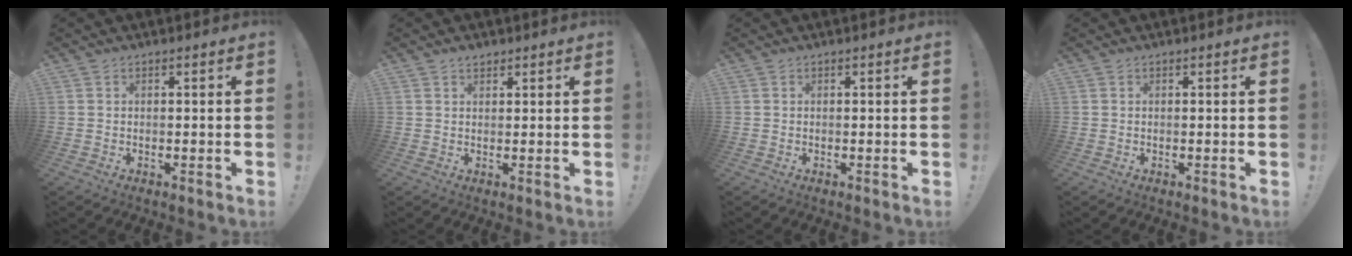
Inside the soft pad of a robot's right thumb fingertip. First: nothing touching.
{"total": 1.8, "force": [1.4, 0.9, 0.6], "torque": [-0.010, -0.005, 0.026]}
{"total": 0.0}
{"total": 0.0}